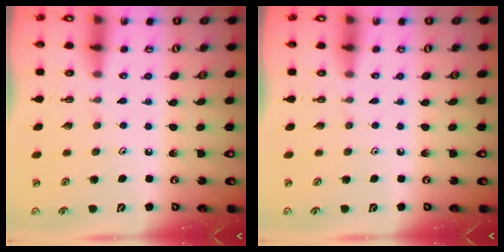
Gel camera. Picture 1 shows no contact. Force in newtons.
{"total": 0.0}